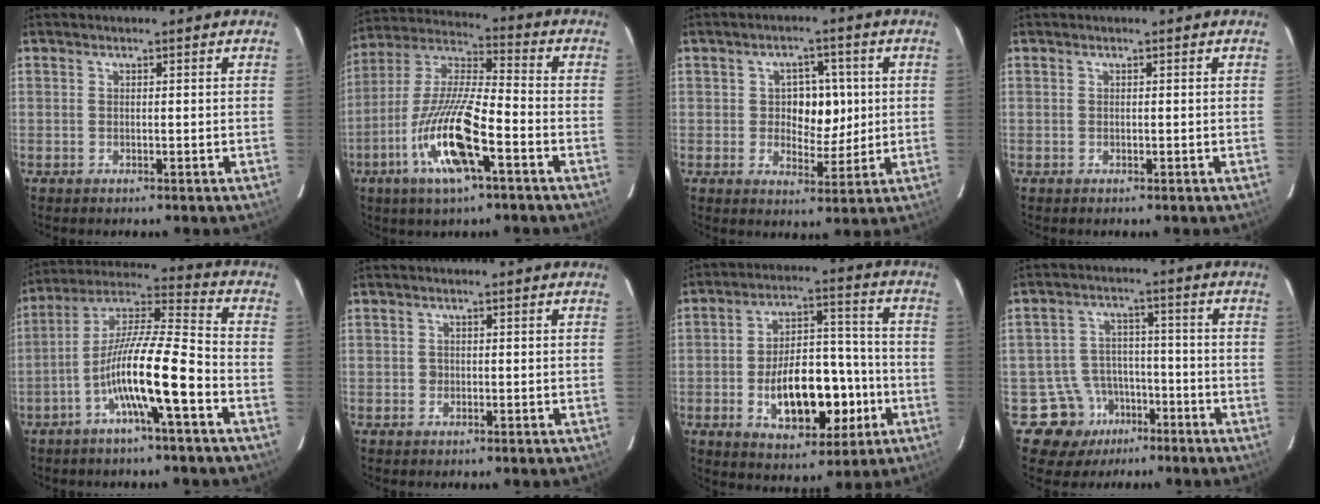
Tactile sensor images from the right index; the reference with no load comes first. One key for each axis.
{"total": 15.6, "fx": -6.4, "fy": 2.6, "fz": 14.0, "tx": -0.287, "ty": -0.011, "tz": -0.119}
{"total": 6.6, "fx": 0.8, "fy": 4.3, "fz": 4.9, "tx": -0.066, "ty": 0.013, "tz": 0.019}
{"total": 0.0}
{"total": 13.7, "fx": -5.3, "fy": 0.5, "fz": 12.6, "tx": -0.237, "ty": 0.013, "tz": -0.099}
{"total": 0.7, "fx": -0.1, "fy": 0.7, "fz": 0.2, "tx": -0.003, "ty": 0.003, "tz": -0.003}
{"total": 15.1, "fx": -4.1, "fy": 7.1, "fz": 12.6, "tx": -0.204, "ty": 0.019, "tz": -0.056}
{"total": 8.6, "fx": -4.2, "fy": 7.5, "fz": 0.1, "tx": 0.004, "ty": 0.031, "tz": -0.056}